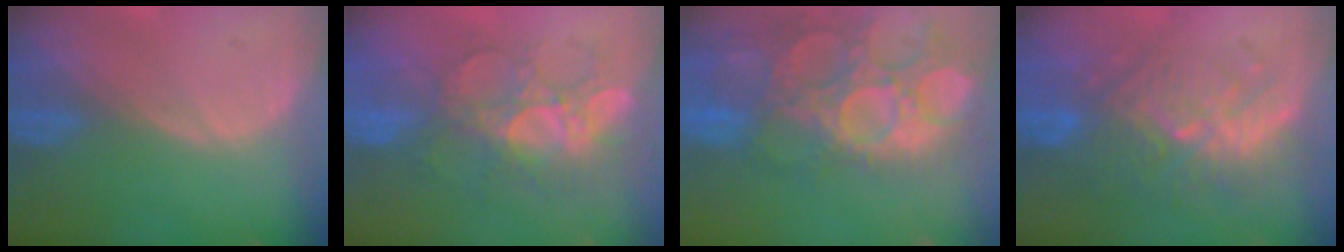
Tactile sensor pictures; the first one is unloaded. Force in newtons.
{"total": 9.2, "press": 8.5, "slide": 3.5}
{"total": 15.1, "press": 12.6, "slide": 8.4}
{"total": 9.5, "press": 9.1, "slide": 2.7}